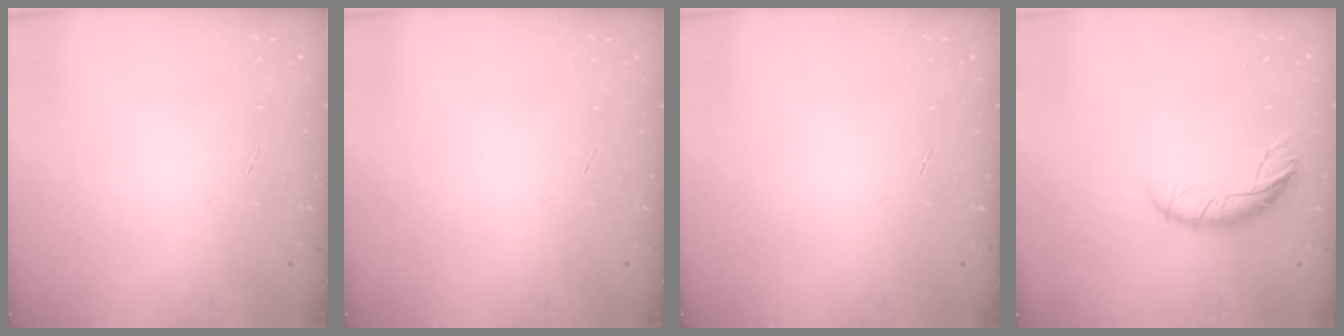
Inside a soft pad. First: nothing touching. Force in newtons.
{"total": 0.0}
{"total": 0.0}
{"total": 8.4, "press": 8.2, "slide": 1.5}